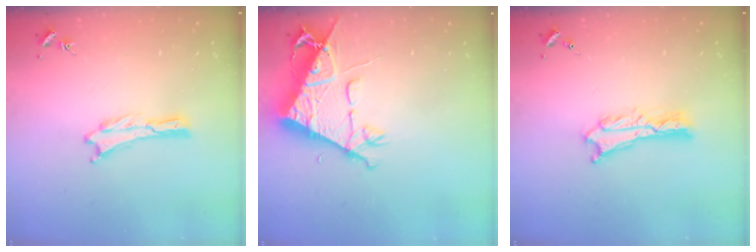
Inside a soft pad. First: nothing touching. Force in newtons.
{"total": 9.7, "press": 9.6, "slide": 1.4}
{"total": 2.4, "press": 2.4, "slide": 0.2}